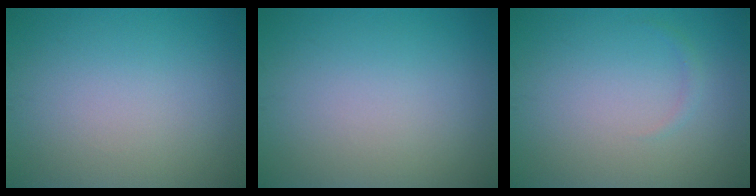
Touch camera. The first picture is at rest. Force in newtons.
{"total": 0.0}
{"total": 0.6, "press": 0.6, "slide": 0.0}